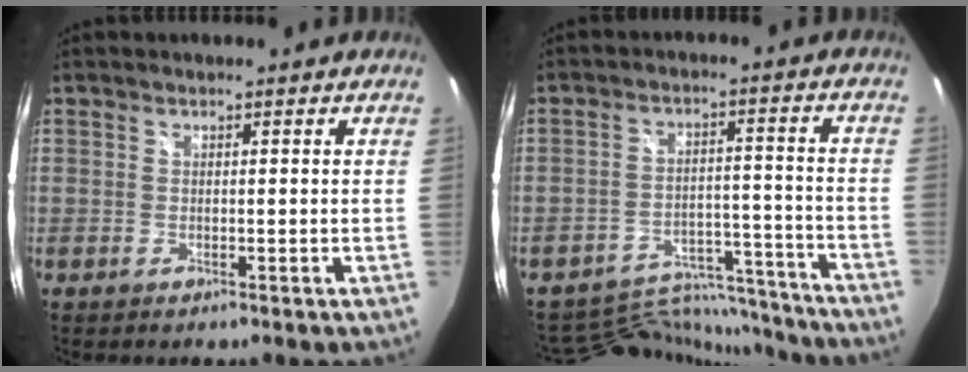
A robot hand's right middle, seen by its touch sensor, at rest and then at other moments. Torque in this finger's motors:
{"motor_torque": [-1.09, -0.63, -0.23, -0.07]}